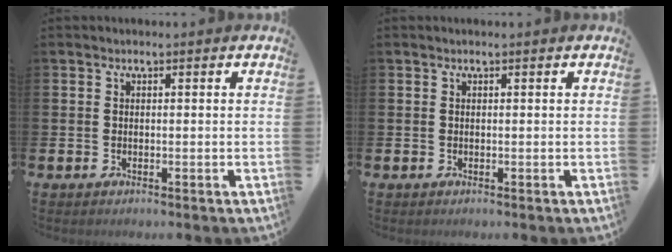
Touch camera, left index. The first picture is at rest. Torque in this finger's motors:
{"motor_torque": [0.14, -0.02, -0.01, -0.01]}